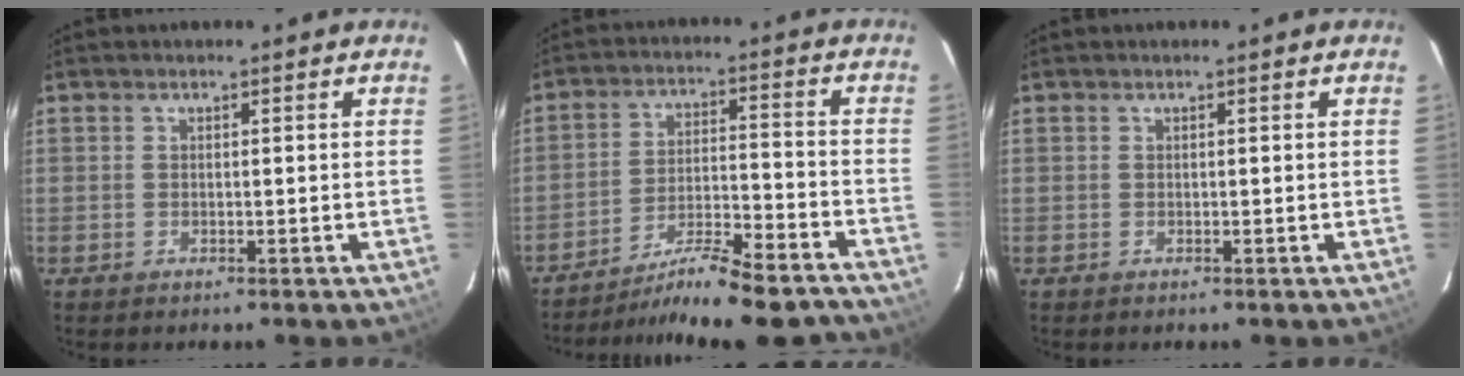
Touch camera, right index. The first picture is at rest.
{"total": 16.8, "force": [-15.3, 1.4, 6.7], "torque": [-0.122, -0.013, -0.229]}
{"total": 0.0}